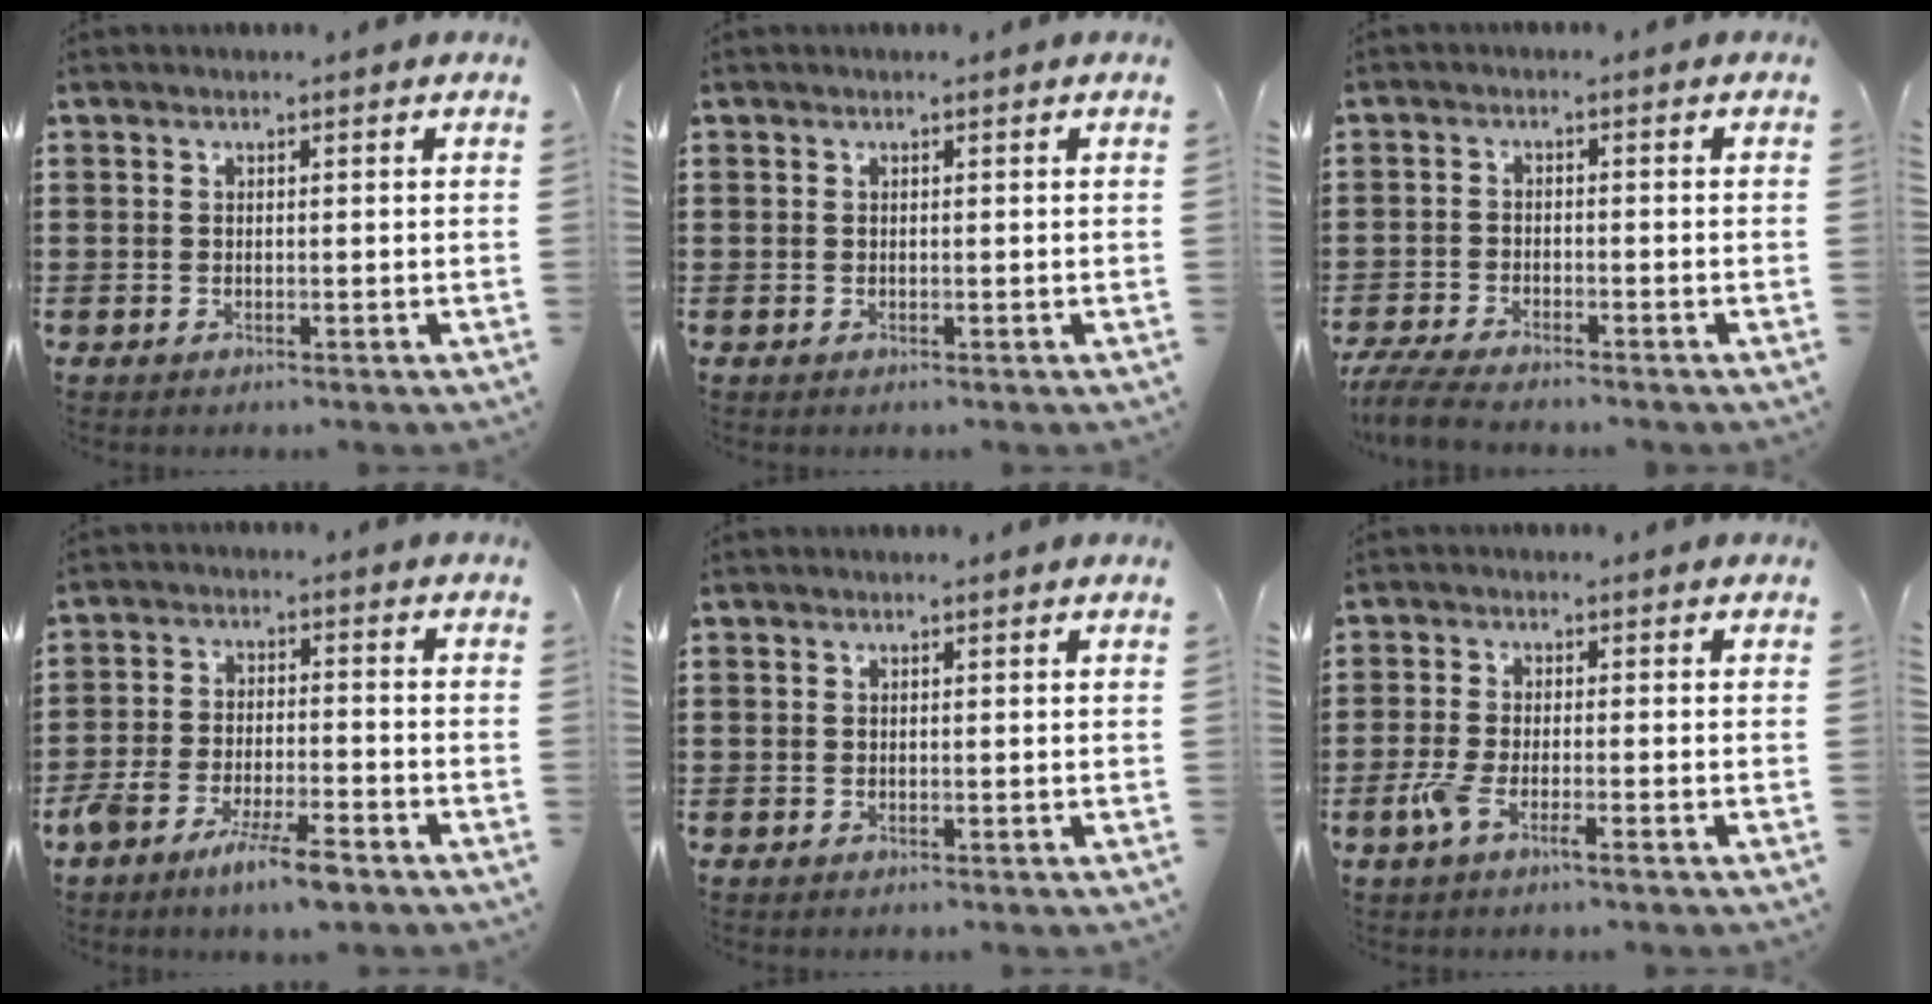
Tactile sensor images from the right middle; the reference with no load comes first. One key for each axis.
{"total": 0.0}
{"total": 4.5, "fx": -4.2, "fy": 0.3, "fz": 1.5, "tx": -0.044, "ty": -0.012, "tz": -0.086}
{"total": 7.2, "fx": -5.3, "fy": 1.3, "fz": 4.6, "tx": -0.096, "ty": -0.005, "tz": -0.098}
{"total": 0.0}
{"total": 2.9, "fx": -1.5, "fy": 0.5, "fz": 2.4, "tx": -0.062, "ty": -0.007, "tz": -0.033}